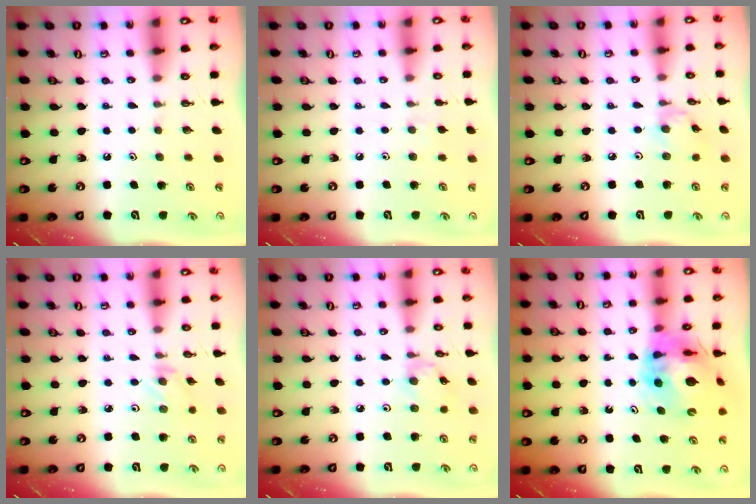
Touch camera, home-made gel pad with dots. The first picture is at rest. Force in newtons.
{"total": 4.8, "press": 4.7, "slide": 0.8}
{"total": 1.4, "press": 1.3, "slide": 0.2}
{"total": 0.9, "press": 0.9, "slide": 0.2}
{"total": 1.4, "press": 1.4, "slide": 0.1}
{"total": 15.7, "press": 15.6, "slide": 1.7}